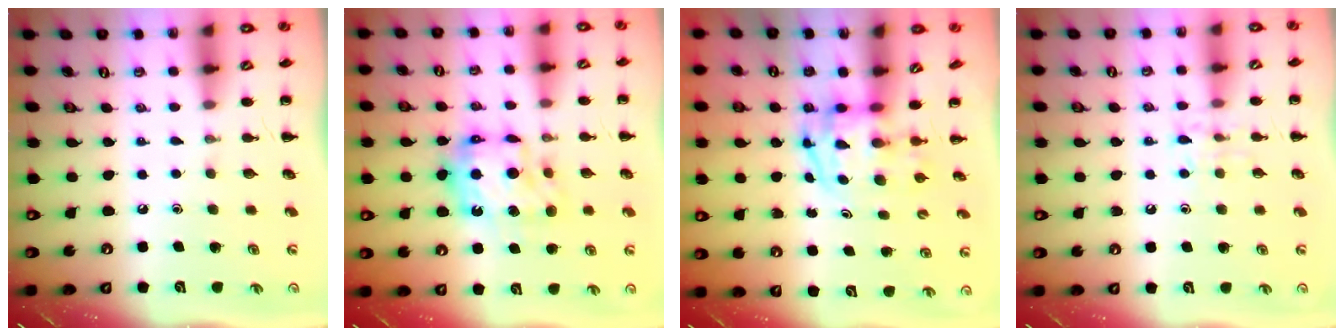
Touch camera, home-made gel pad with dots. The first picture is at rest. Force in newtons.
{"total": 12.2, "press": 12.2, "slide": 1.4}
{"total": 3.7, "press": 3.7, "slide": 0.6}
{"total": 7.0, "press": 6.9, "slide": 1.1}